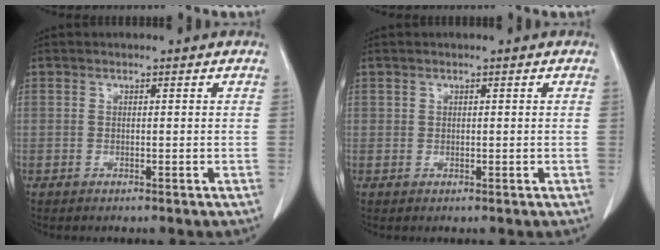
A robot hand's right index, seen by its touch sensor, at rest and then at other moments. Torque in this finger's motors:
{"motor_torque": [-0.13, 0.21, 0.02, 0.01]}